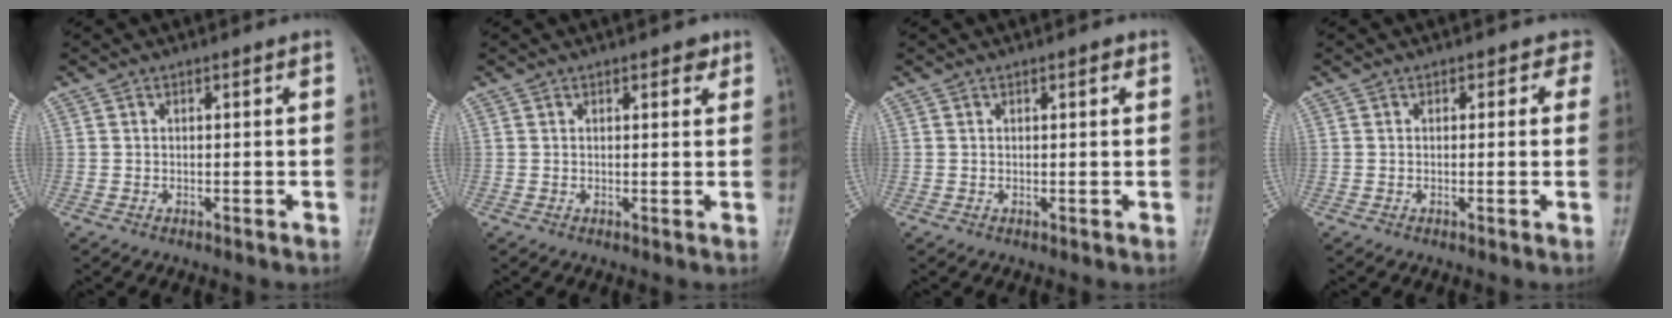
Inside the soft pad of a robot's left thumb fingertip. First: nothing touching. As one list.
[{"total": 2.1, "force": [1.2, 1.1, 1.4], "torque": [-0.007, -0.004, 0.013]}, {"total": 1.1, "force": [0.6, 0.4, 0.9], "torque": [-0.009, 0.000, 0.006]}, {"total": 2.2, "force": [1.0, 1.7, 0.9], "torque": [0.025, 0.001, -0.002]}]